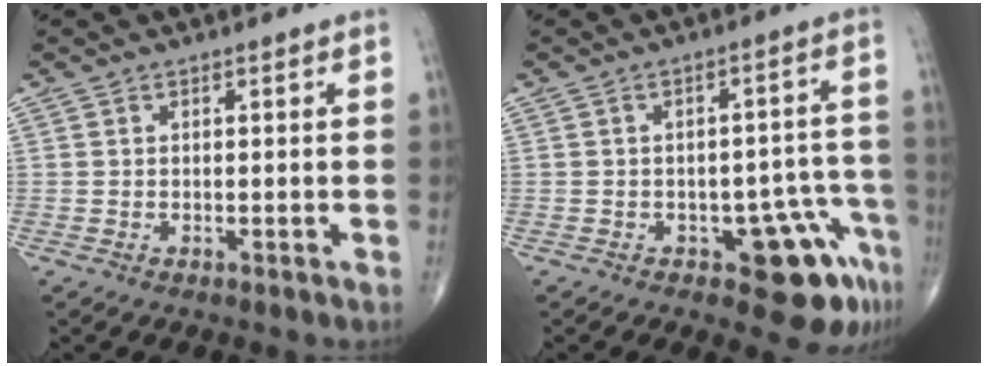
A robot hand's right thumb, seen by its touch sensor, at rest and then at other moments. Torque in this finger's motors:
{"motor_torque": [2.54, 2.46, 0.47, -0.68, 0.04]}